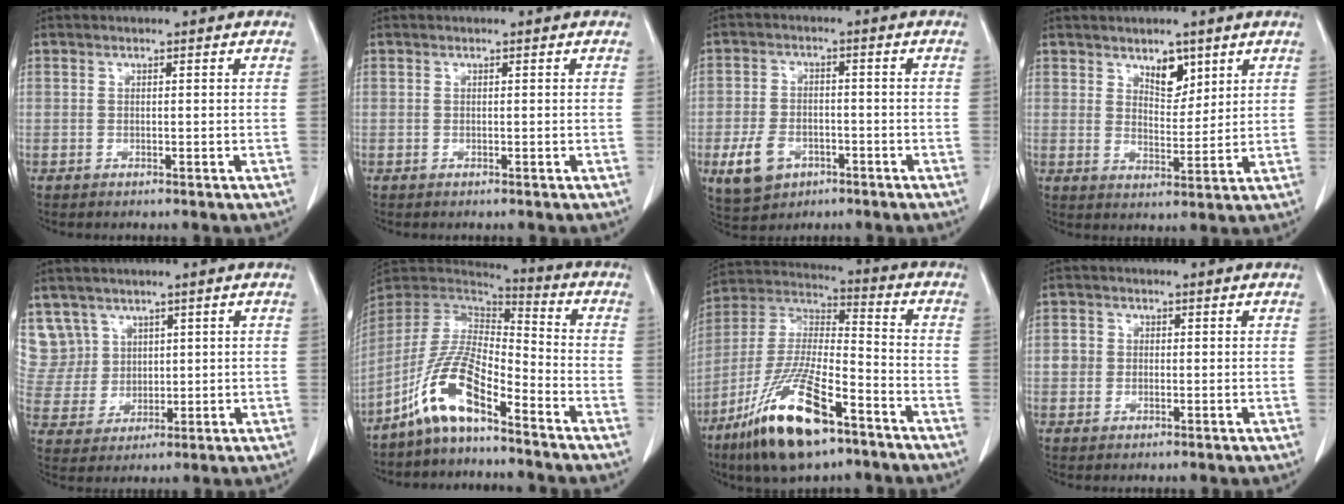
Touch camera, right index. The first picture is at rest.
{"total": 0.0}
{"total": 6.9, "force": [-3.0, 4.9, 3.9], "torque": [-0.082, 0.004, -0.040]}
{"total": 4.7, "force": [3.0, 2.3, 2.8], "torque": [-0.041, -0.004, 0.054]}
{"total": 7.9, "force": [4.5, 6.5, -0.3], "torque": [0.002, 0.019, 0.104]}
{"total": 11.7, "force": [-7.5, 2.6, 8.6], "torque": [-0.184, 0.008, -0.145]}
{"total": 18.7, "force": [-11.1, 4.7, 14.2], "torque": [-0.309, -0.028, -0.205]}
{"total": 2.7, "force": [0.1, 2.6, 0.8], "torque": [-0.010, 0.009, 0.001]}